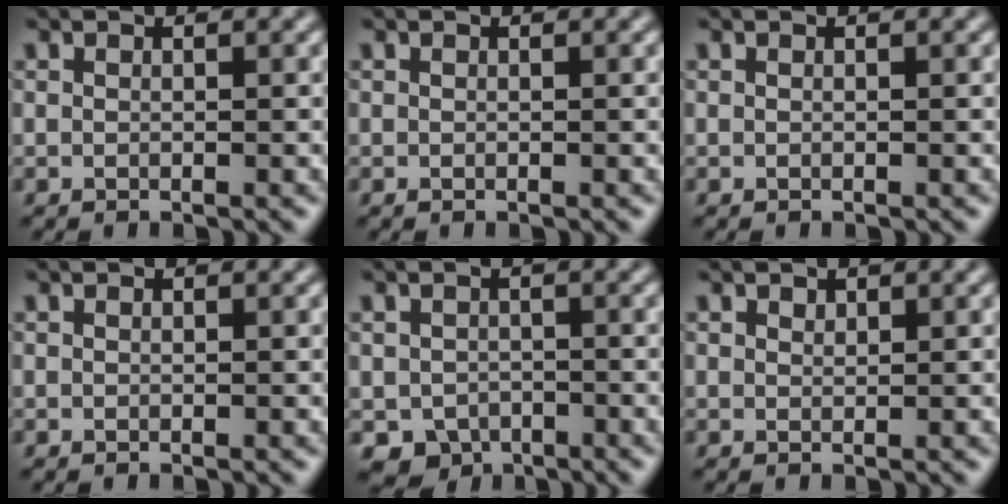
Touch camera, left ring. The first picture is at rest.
{"total": 0.0}
{"total": 0.0}
{"total": 0.0}
{"total": 3.0, "force": [-1.6, 2.4, 0.9], "torque": [-0.011, -0.009, -0.027]}
{"total": 0.6, "force": [0.5, 0.3, 0.1], "torque": [-0.002, -0.002, 0.010]}